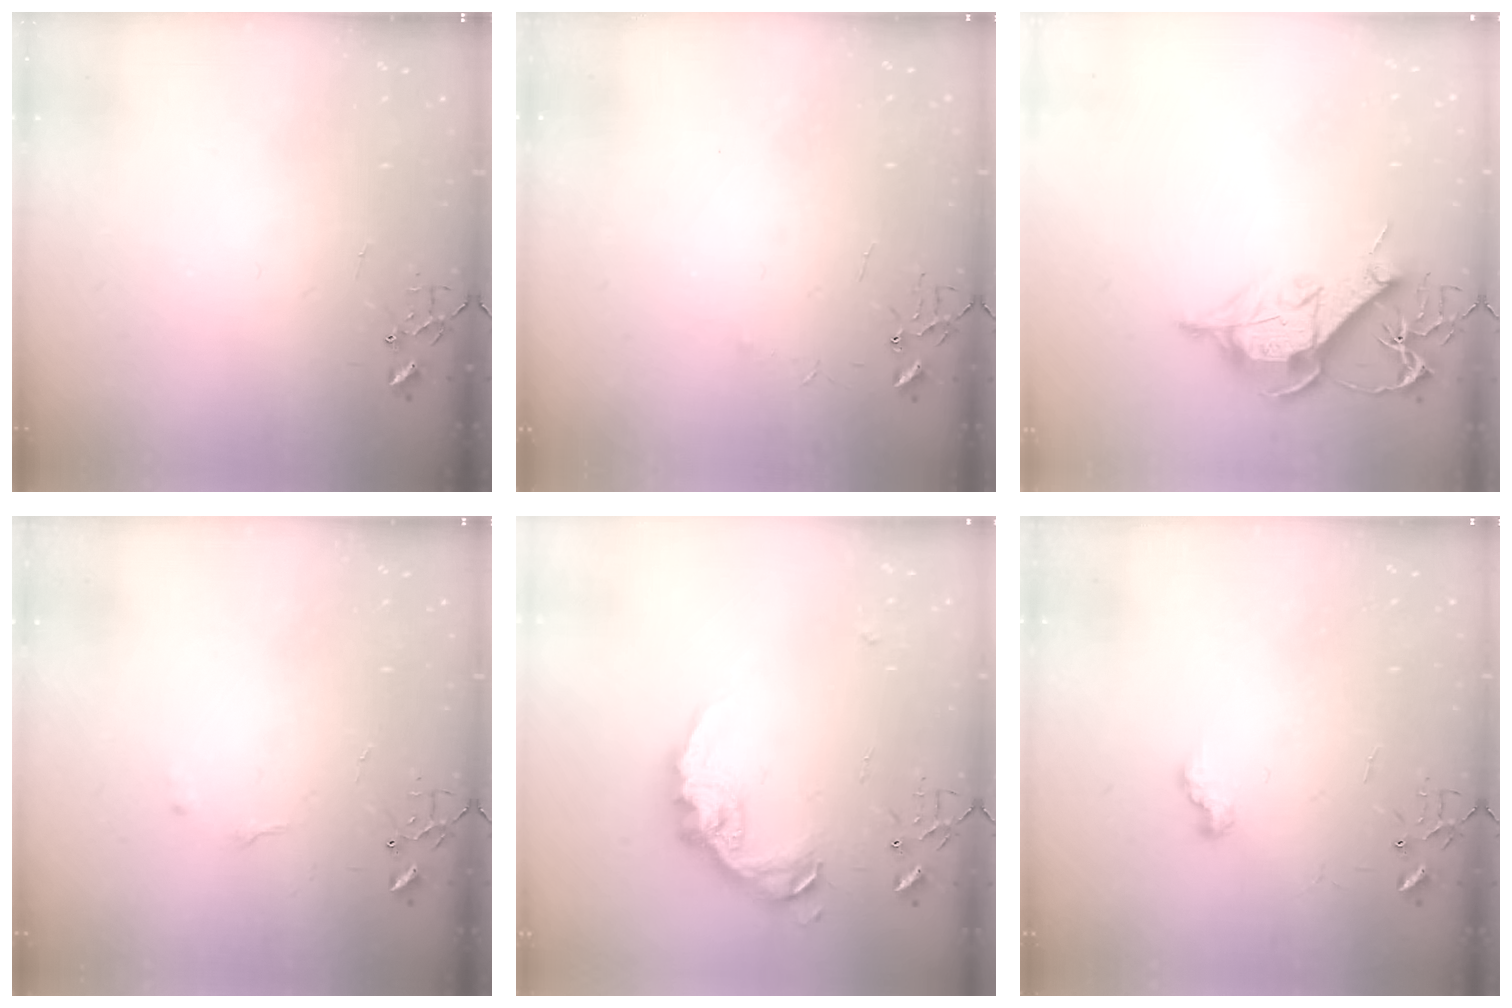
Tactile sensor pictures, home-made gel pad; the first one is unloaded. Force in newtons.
{"total": 3.2, "press": 3.1, "slide": 0.5}
{"total": 11.0, "press": 11.0, "slide": 0.5}
{"total": 4.8, "press": 4.8, "slide": 0.7}
{"total": 15.4, "press": 15.4, "slide": 0.9}
{"total": 7.2, "press": 7.2, "slide": 0.5}